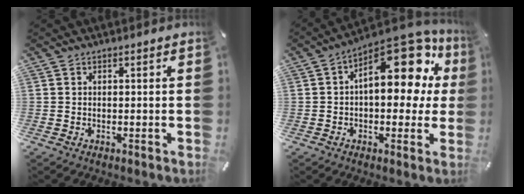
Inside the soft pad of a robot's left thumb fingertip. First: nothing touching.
{"total": 19.8, "force": [7.0, 10.5, 15.3], "torque": [-0.186, -0.060, 0.116]}